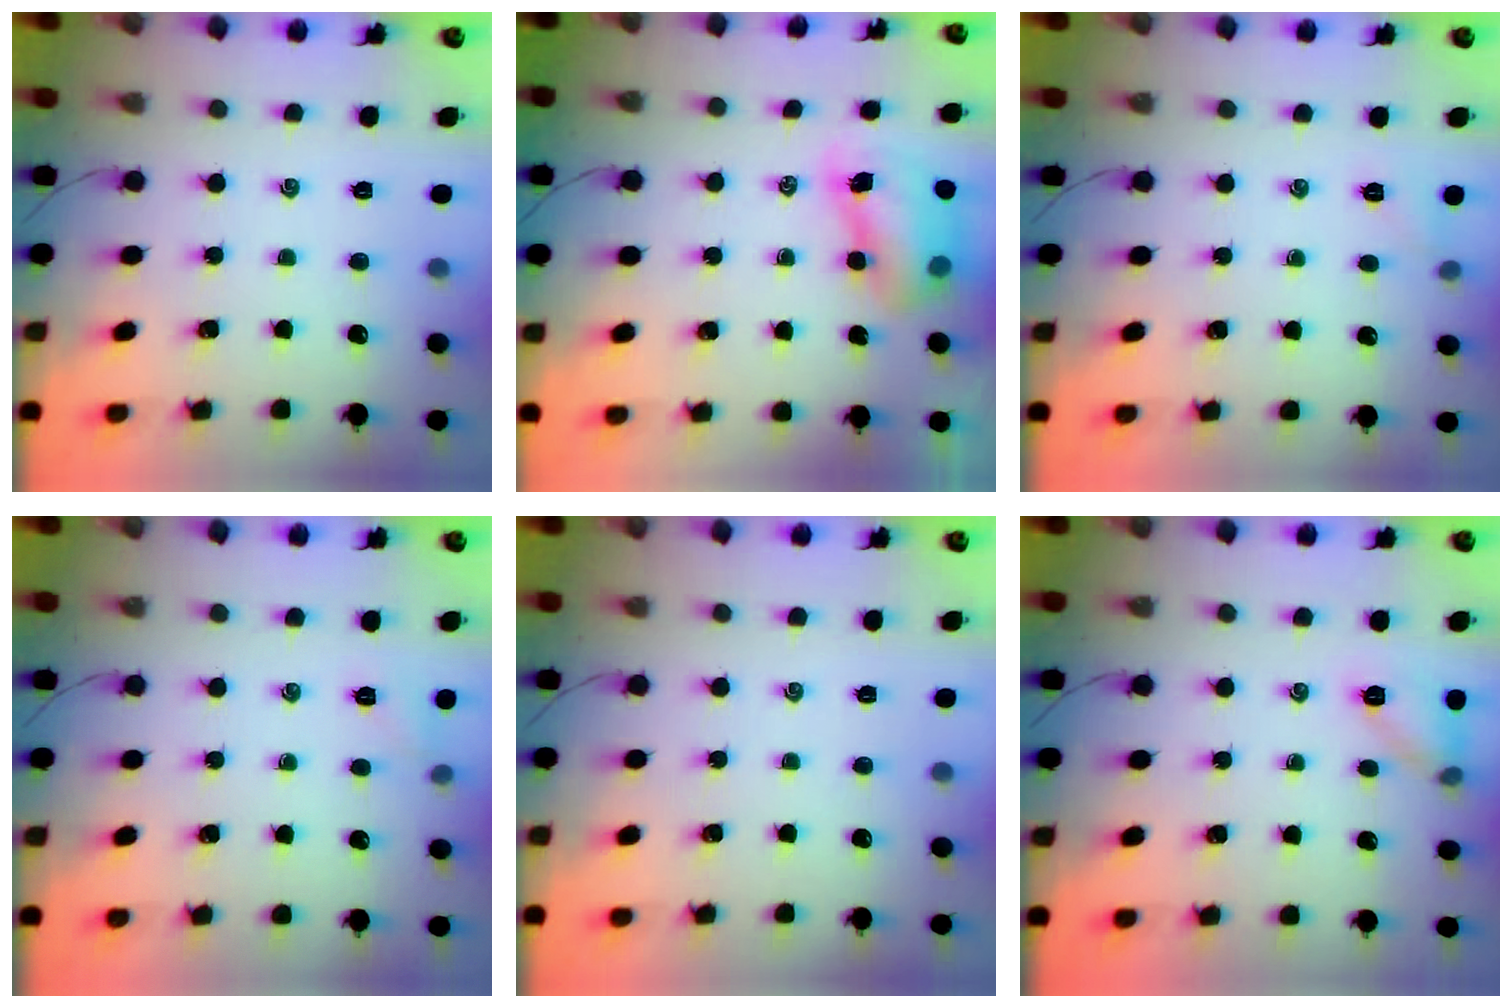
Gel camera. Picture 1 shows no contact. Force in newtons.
{"total": 8.3, "press": 8.2, "slide": 1.3}
{"total": 4.5, "press": 4.3, "slide": 1.5}
{"total": 4.5, "press": 4.3, "slide": 1.5}
{"total": 0.0}
{"total": 7.7, "press": 7.6, "slide": 1.4}